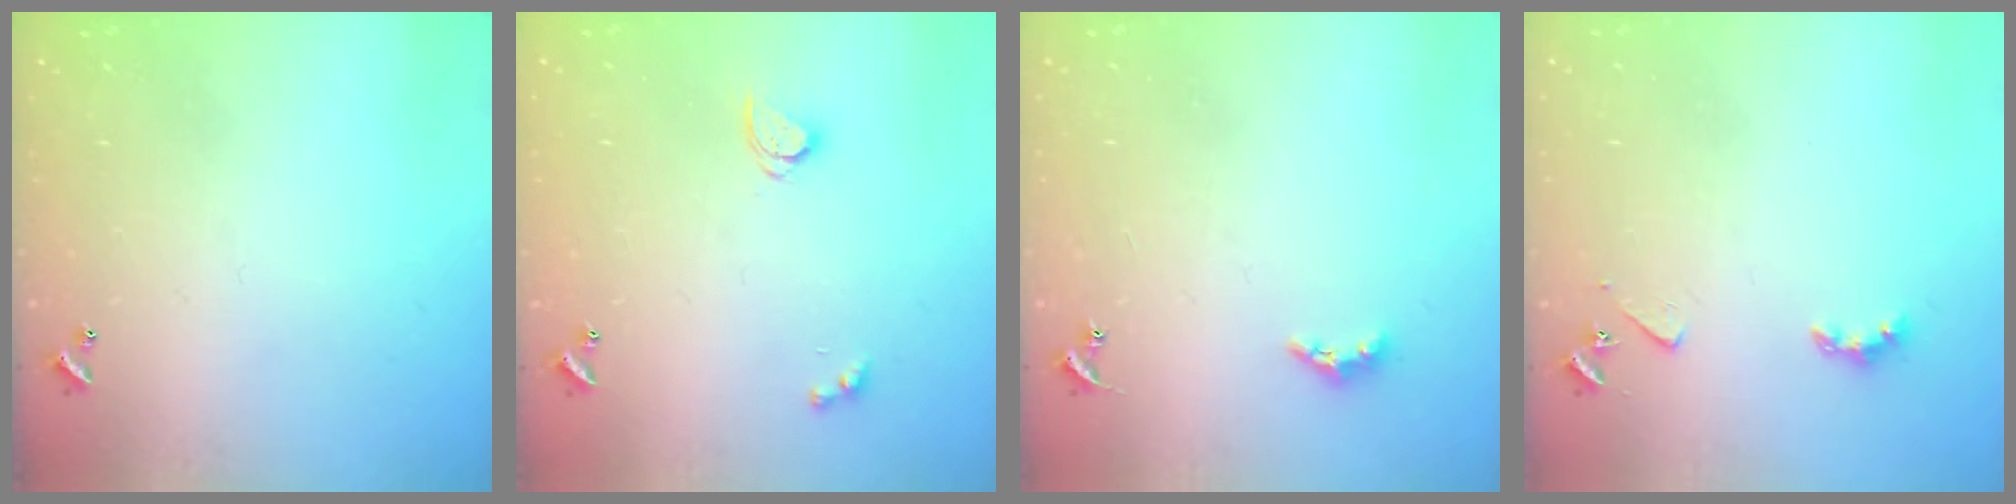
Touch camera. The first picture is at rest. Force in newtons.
{"total": 2.9, "press": 2.9, "slide": 0.3}
{"total": 2.4, "press": 2.3, "slide": 0.5}
{"total": 2.8, "press": 2.7, "slide": 0.5}